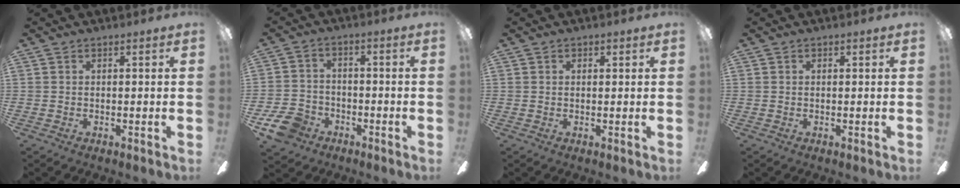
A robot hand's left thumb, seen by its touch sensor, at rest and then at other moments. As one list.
[{"total": 8.7, "force": [-5.3, 6.1, 3.4], "torque": [-0.083, 0.036, -0.099]}, {"total": 0.7, "force": [0.4, 0.6, 0.2], "torque": [0.004, 0.000, 0.005]}, {"total": 0.0}]